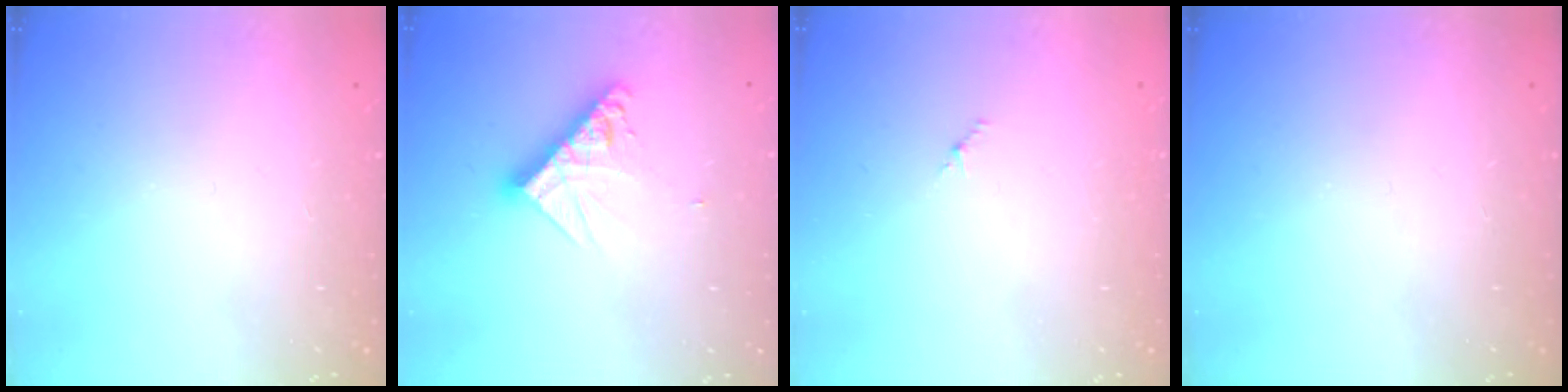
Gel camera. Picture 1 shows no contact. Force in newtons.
{"total": 10.7, "press": 10.6, "slide": 1.0}
{"total": 1.2, "press": 1.1, "slide": 0.6}
{"total": 0.0}